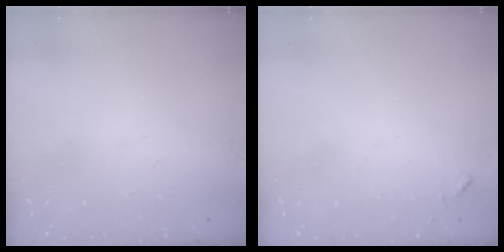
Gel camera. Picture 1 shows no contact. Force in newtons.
{"total": 5.8, "press": 5.7, "slide": 0.7}